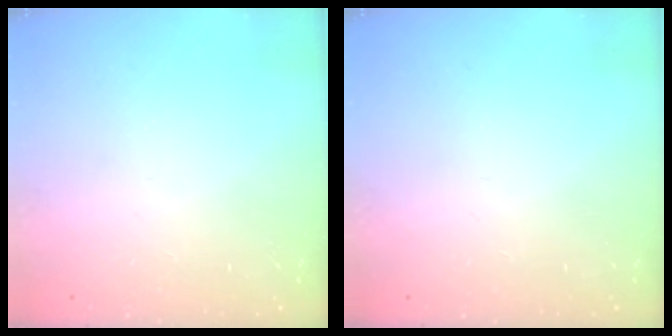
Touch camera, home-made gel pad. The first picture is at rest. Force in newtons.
{"total": 0.0}